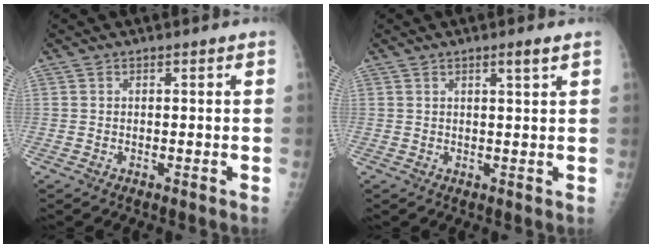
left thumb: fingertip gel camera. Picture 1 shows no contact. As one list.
[{"total": 2.1, "force": [1.2, 0.0, 1.7], "torque": [-0.028, -0.008, 0.020]}]